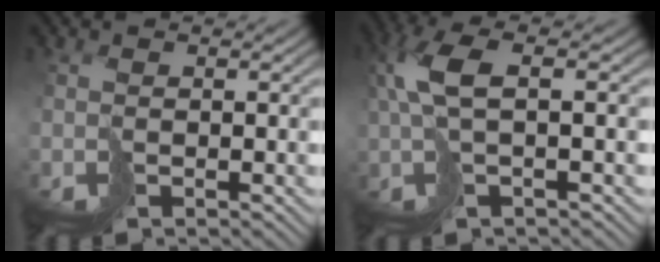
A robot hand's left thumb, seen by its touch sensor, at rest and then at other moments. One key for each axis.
{"total": 6.8, "fx": 1.4, "fy": 2.3, "fz": 6.2, "tx": -0.135, "ty": 0.015, "tz": 0.024}